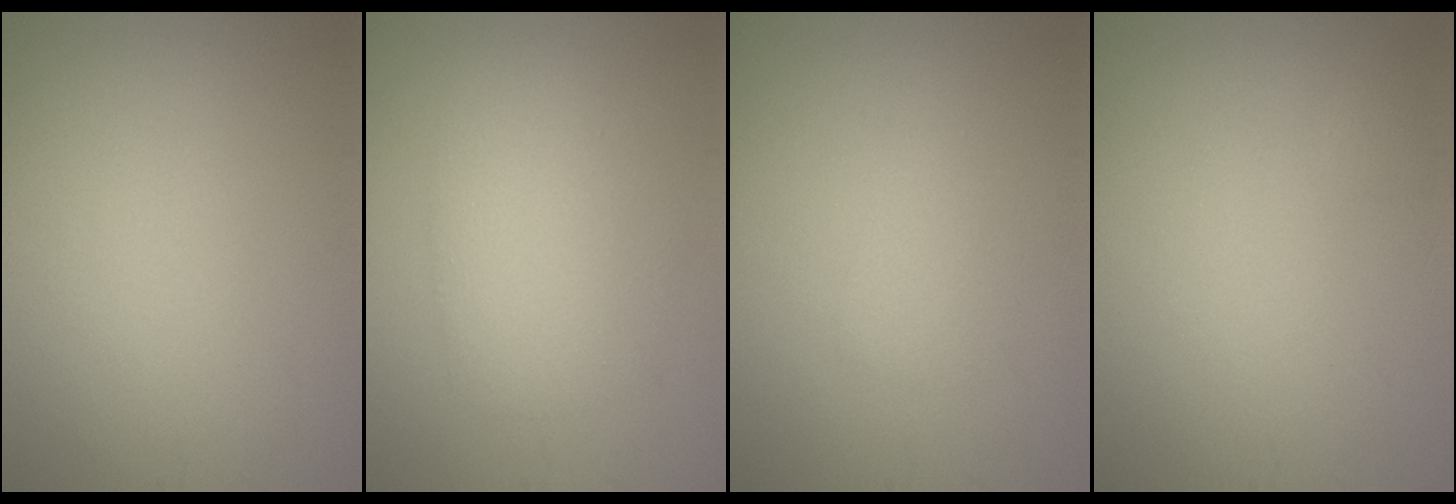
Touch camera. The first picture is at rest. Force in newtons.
{"total": 3.8, "press": 3.8, "slide": 0.1}
{"total": 1.4, "press": 1.4, "slide": 0.1}
{"total": 0.6, "press": 0.6, "slide": 0.1}